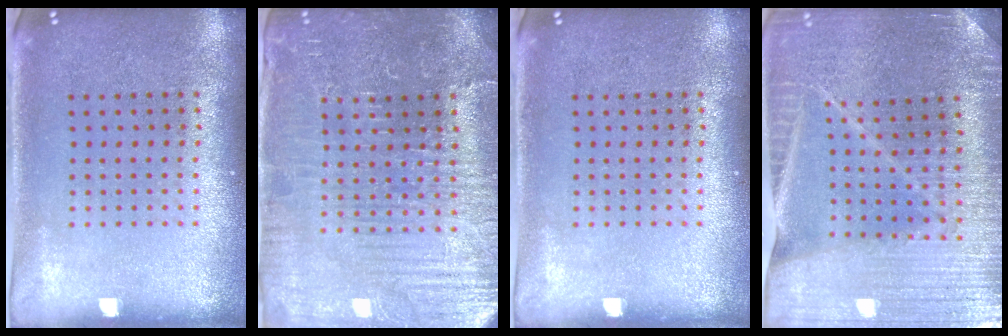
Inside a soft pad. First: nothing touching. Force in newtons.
{"total": 4.4, "press": 4.2, "slide": 1.3}
{"total": 0.0}
{"total": 3.3, "press": 3.2, "slide": 0.4}